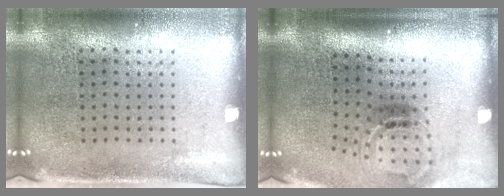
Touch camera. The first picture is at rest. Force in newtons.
{"total": 1.7, "press": 1.0, "slide": 1.3}